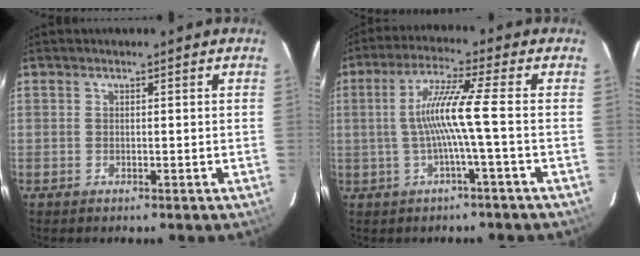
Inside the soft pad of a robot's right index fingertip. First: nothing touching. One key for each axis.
{"total": 8.3, "fx": -1.2, "fy": -1.6, "fz": 8.0, "tx": -0.159, "ty": 0.002, "tz": -0.017}